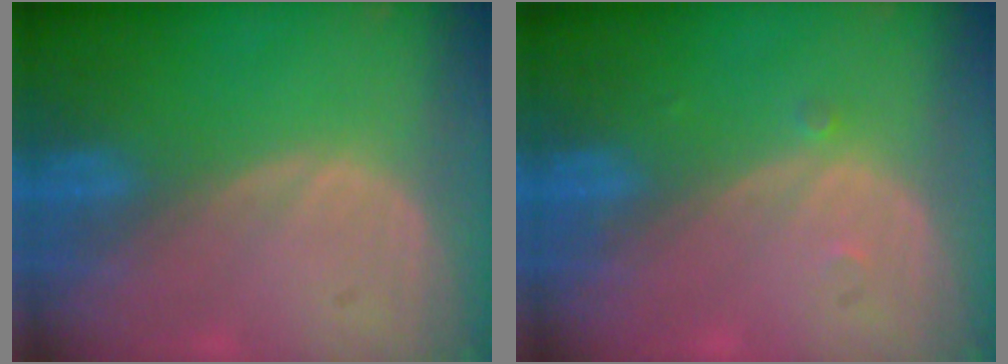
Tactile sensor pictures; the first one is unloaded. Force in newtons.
{"total": 0.7, "press": 0.7, "slide": 0.1}